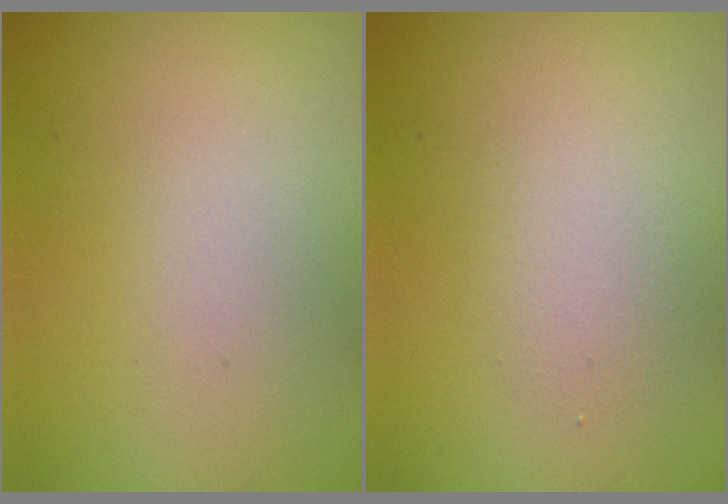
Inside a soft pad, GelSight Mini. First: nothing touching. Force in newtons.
{"total": 1.8, "press": 1.8, "slide": 0.1}